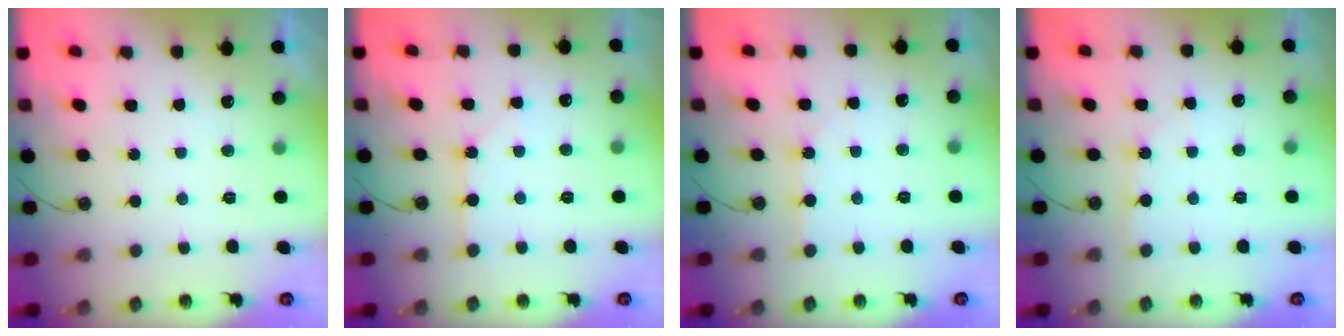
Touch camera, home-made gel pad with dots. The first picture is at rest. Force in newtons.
{"total": 0.9, "press": 0.8, "slide": 0.2}
{"total": 2.8, "press": 2.8, "slide": 0.4}
{"total": 2.8, "press": 2.8, "slide": 0.3}